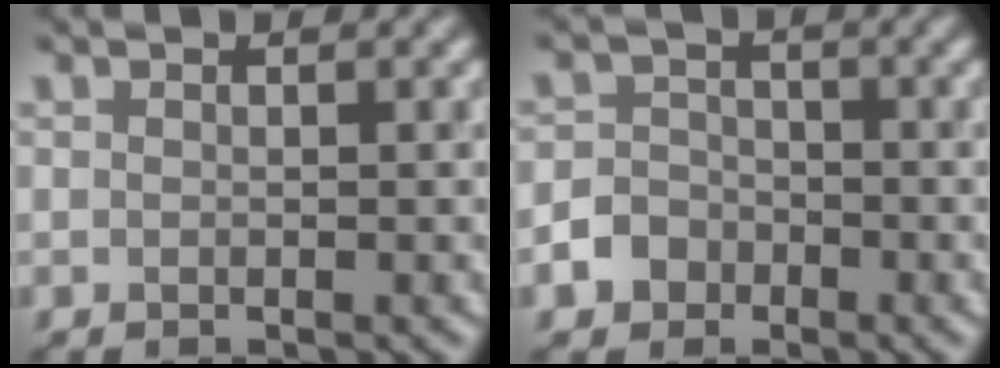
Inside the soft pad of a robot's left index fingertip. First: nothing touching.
{"total": 3.9, "force": [-2.2, 3.1, 0.9], "torque": [0.002, -0.006, -0.048]}